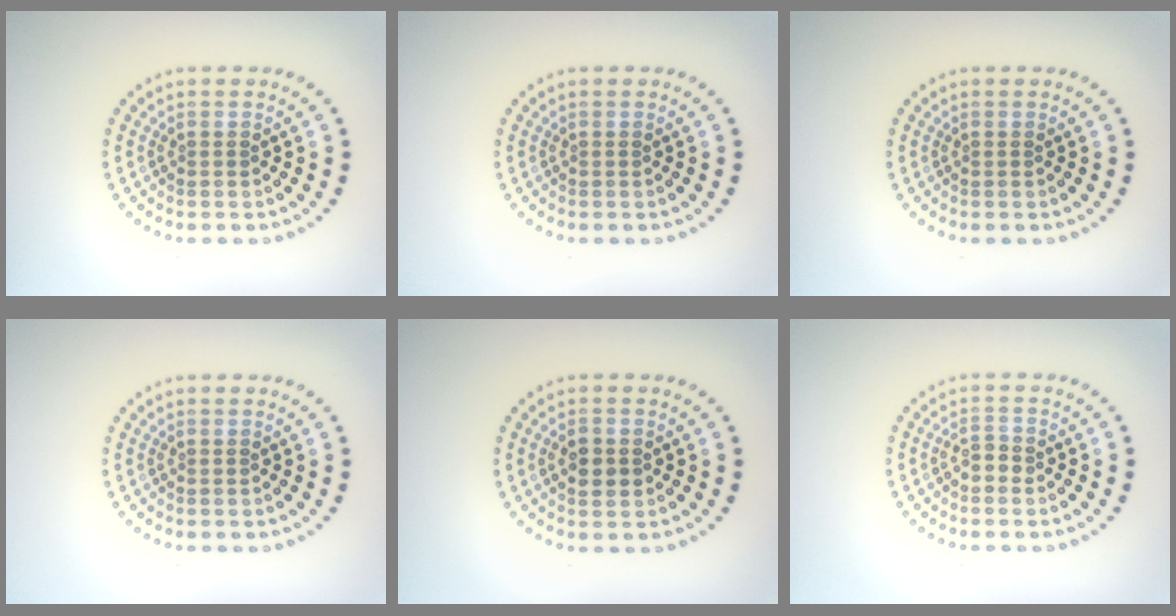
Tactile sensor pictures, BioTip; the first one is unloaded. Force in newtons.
{"total": 0.0}
{"total": 0.0}
{"total": 0.0}
{"total": 2.4, "press": 2.4, "slide": 0.1}
{"total": 1.2, "press": 1.2, "slide": 0.4}